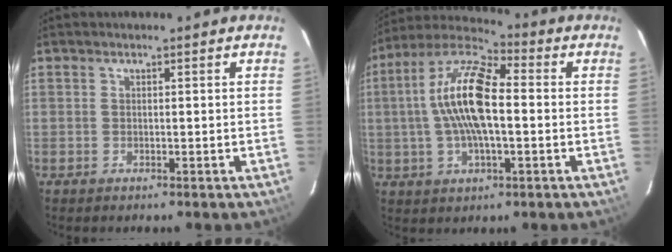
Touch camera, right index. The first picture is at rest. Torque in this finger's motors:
{"motor_torque": [2.14, 0.00, 1.05, 0.21]}